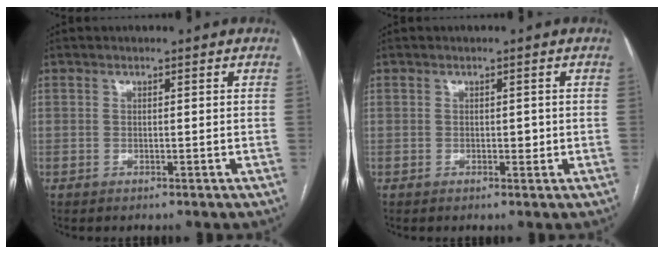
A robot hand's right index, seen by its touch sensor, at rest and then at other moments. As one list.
[{"total": 1.2, "force": [-0.1, 0.8, 0.9], "torque": [-0.010, 0.001, 0.000]}]